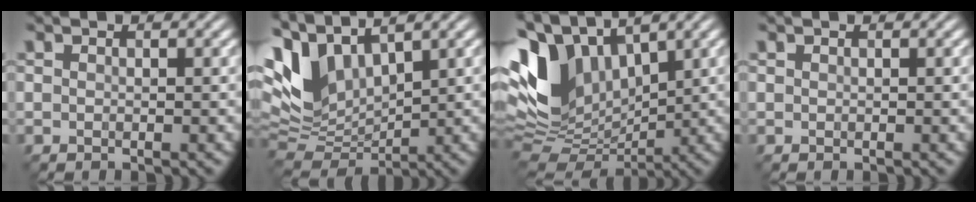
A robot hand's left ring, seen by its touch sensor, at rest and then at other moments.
{"total": 7.9, "force": [3.6, 4.3, 5.6], "torque": [-0.138, 0.007, 0.071]}
{"total": 11.0, "force": [4.0, 6.6, 7.8], "torque": [-0.181, 0.013, 0.072]}
{"total": 0.0}